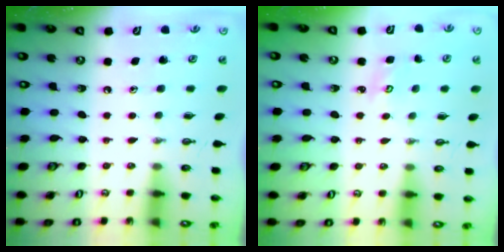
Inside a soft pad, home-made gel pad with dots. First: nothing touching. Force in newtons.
{"total": 2.7, "press": 2.7, "slide": 0.3}